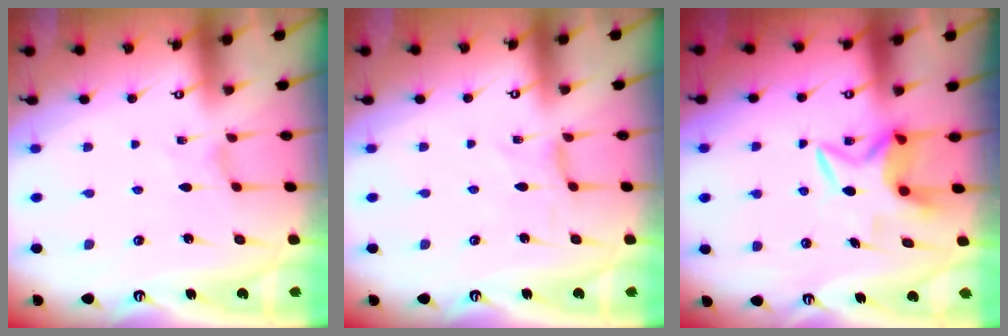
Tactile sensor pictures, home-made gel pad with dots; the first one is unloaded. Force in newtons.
{"total": 0.0}
{"total": 6.1, "press": 6.0, "slide": 0.7}